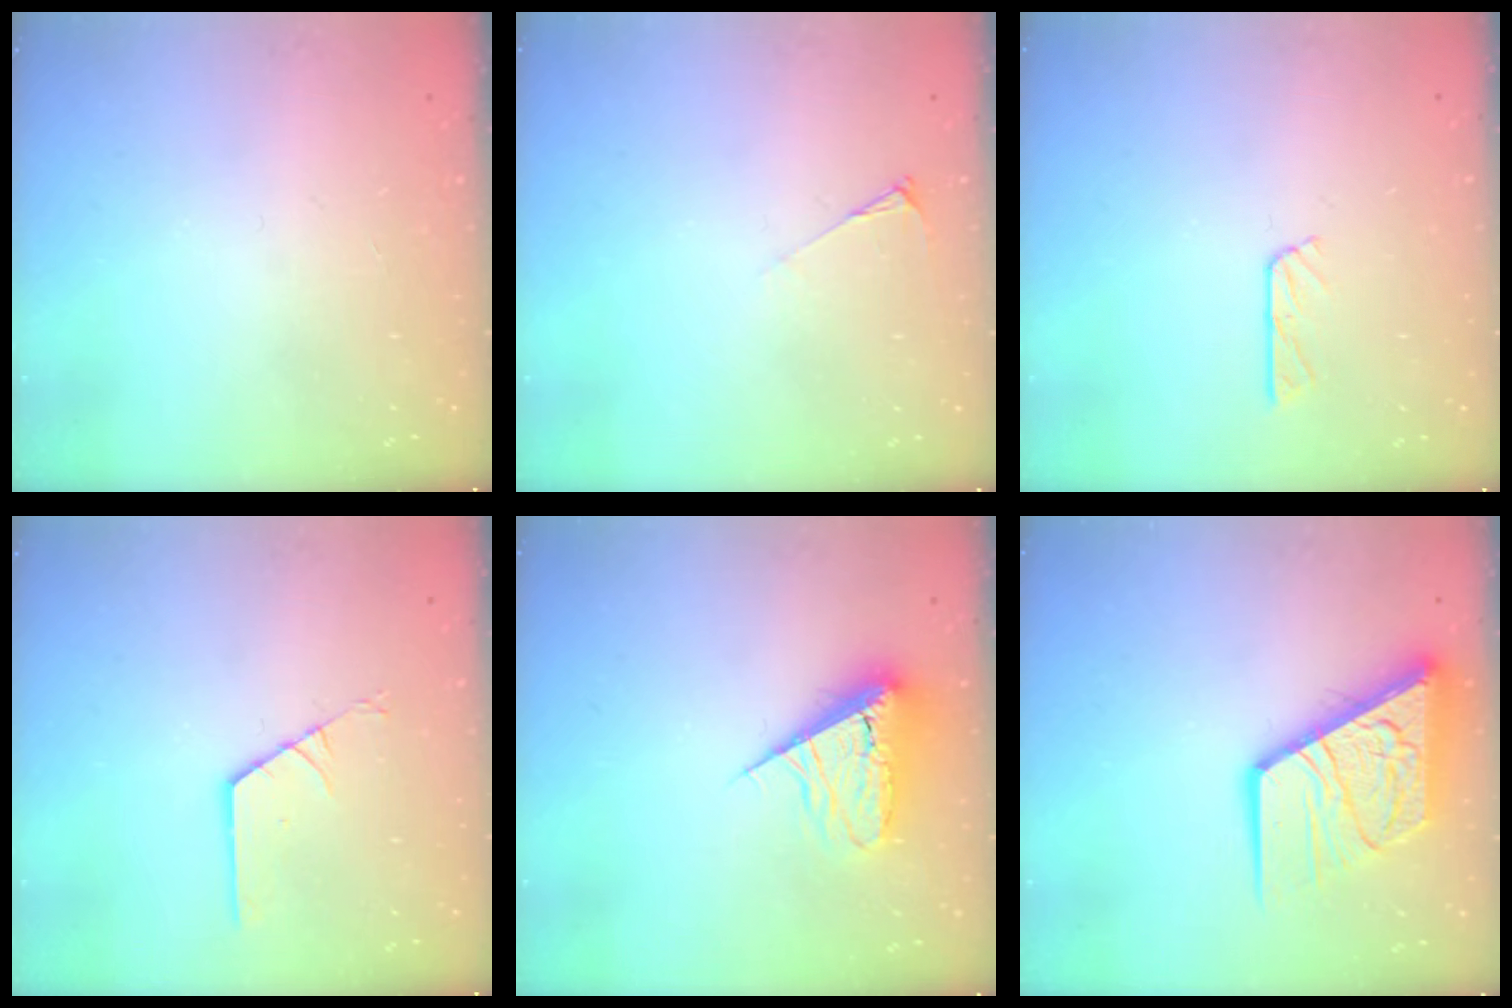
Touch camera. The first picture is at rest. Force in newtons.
{"total": 4.0, "press": 4.0, "slide": 0.7}
{"total": 4.6, "press": 4.5, "slide": 0.5}
{"total": 1.8, "press": 1.7, "slide": 0.3}
{"total": 7.9, "press": 7.9, "slide": 1.0}
{"total": 20.6, "press": 20.5, "slide": 1.9}